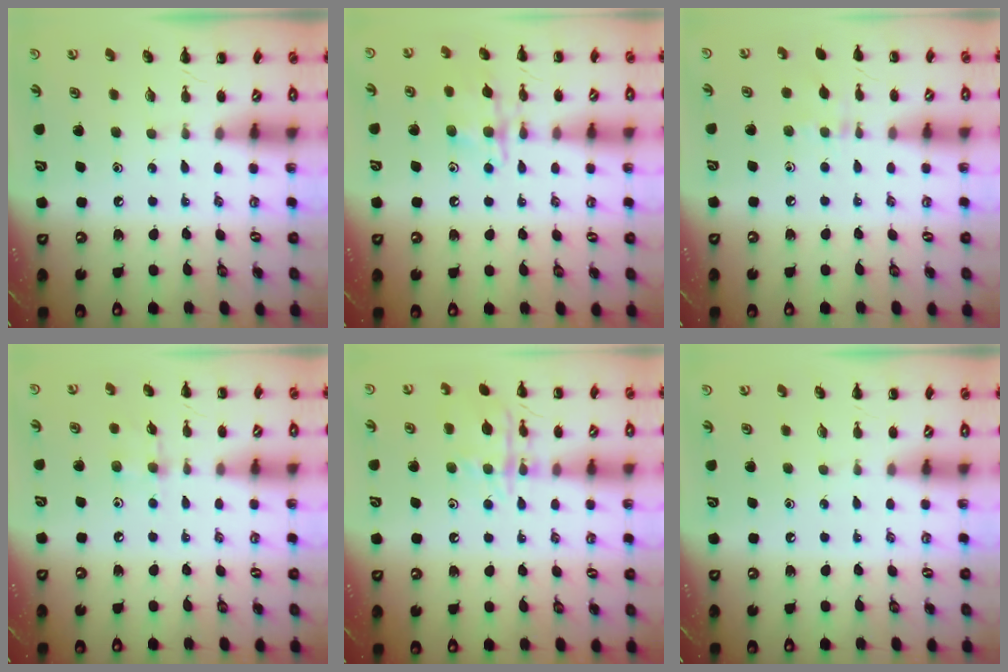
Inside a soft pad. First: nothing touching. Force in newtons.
{"total": 12.2, "press": 12.2, "slide": 0.8}
{"total": 5.0, "press": 4.8, "slide": 1.3}
{"total": 4.0, "press": 3.7, "slide": 1.4}
{"total": 12.9, "press": 12.9, "slide": 0.8}
{"total": 0.0}